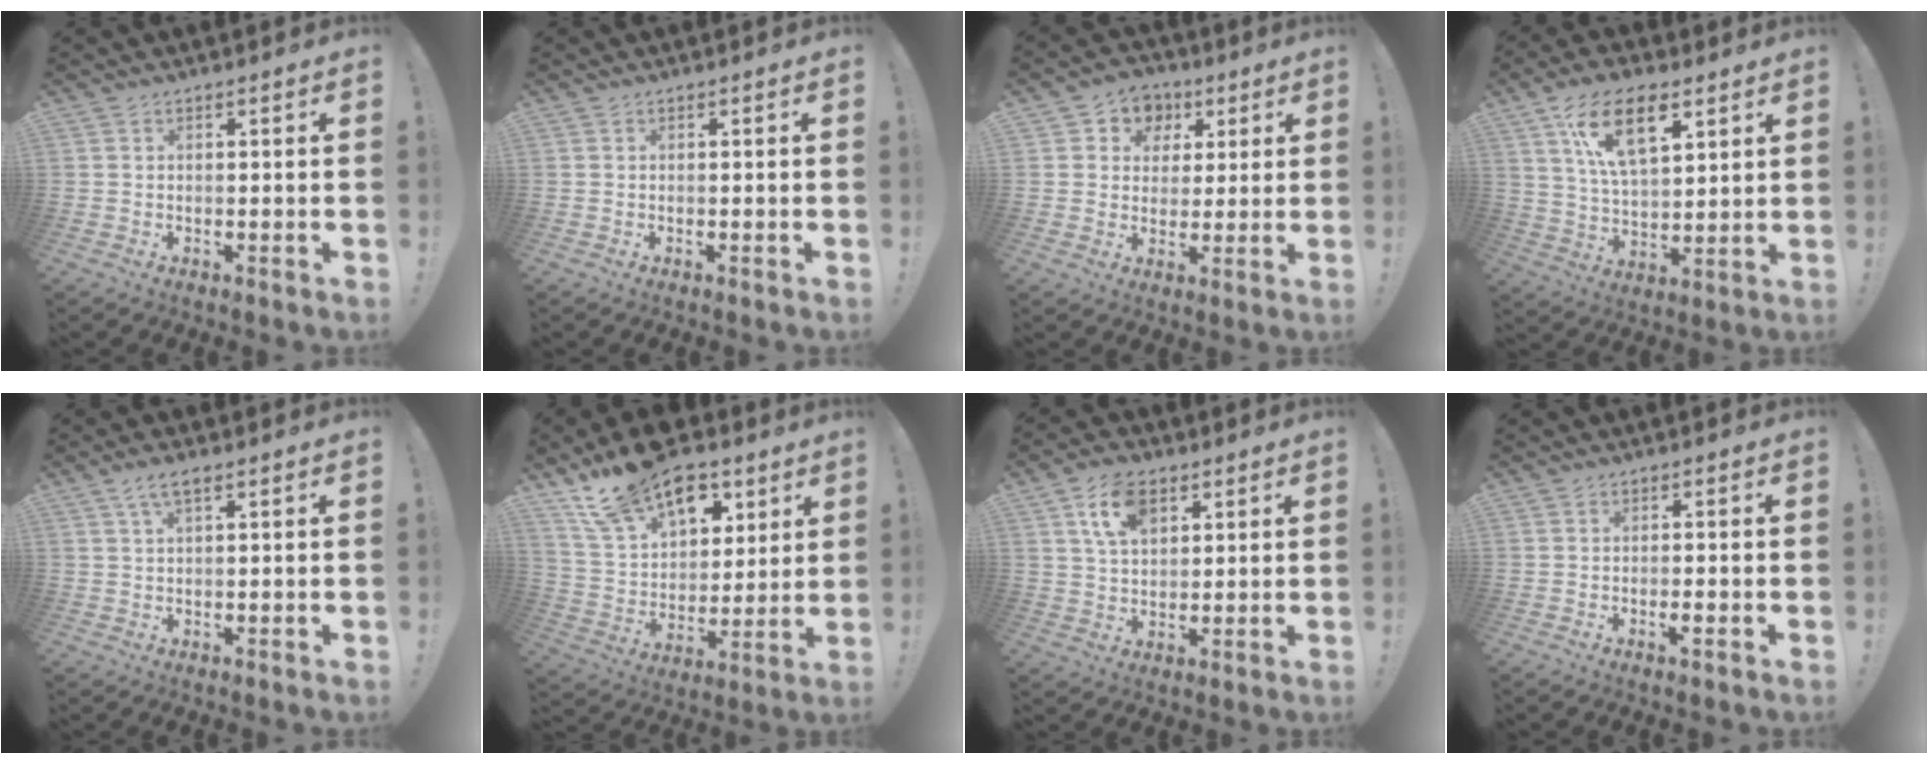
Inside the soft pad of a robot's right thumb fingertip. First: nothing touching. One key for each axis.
{"total": 0.0}
{"total": 7.5, "fx": 2.2, "fy": 7.0, "fz": 1.7, "tx": -0.014, "ty": -0.015, "tz": 0.045}
{"total": 15.1, "fx": 7.7, "fy": 7.2, "fz": 10.8, "tx": -0.180, "ty": -0.018, "tz": 0.136}
{"total": 4.3, "fx": 2.2, "fy": 1.4, "fz": 3.4, "tx": -0.069, "ty": 0.001, "tz": 0.041}
{"total": 20.4, "fx": 12.9, "fy": 12.2, "fz": 10.0, "tx": -0.155, "ty": -0.082, "tz": 0.242}
{"total": 10.9, "fx": 5.4, "fy": 6.8, "fz": 6.6, "tx": -0.110, "ty": -0.004, "tz": 0.101}
{"total": 2.1, "fx": -0.9, "fy": 0.0, "fz": 1.8, "tx": -0.035, "ty": 0.001, "tz": -0.015}